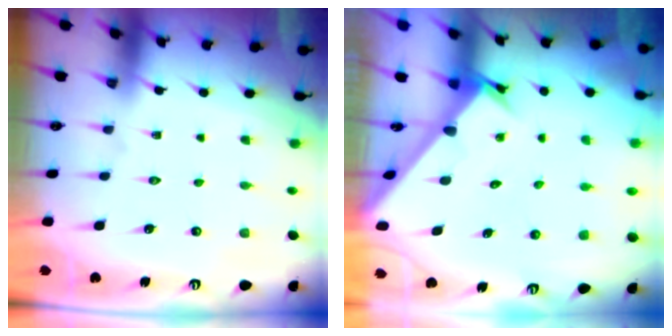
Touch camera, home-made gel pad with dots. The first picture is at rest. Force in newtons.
{"total": 2.7, "press": 2.7, "slide": 0.2}